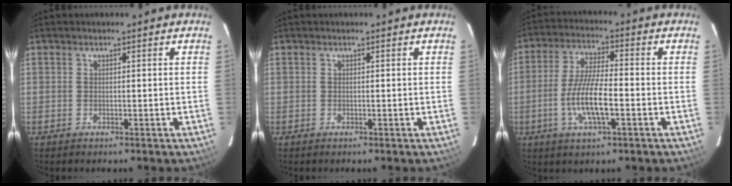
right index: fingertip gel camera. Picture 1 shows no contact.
{"total": 0.0}
{"total": 9.8, "force": [-2.9, 2.4, 9.1], "torque": [-0.182, -0.004, -0.057]}